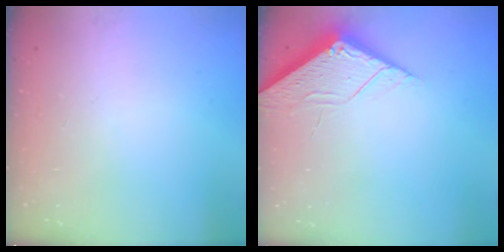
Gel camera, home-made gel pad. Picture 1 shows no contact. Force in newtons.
{"total": 4.0, "press": 3.9, "slide": 0.4}